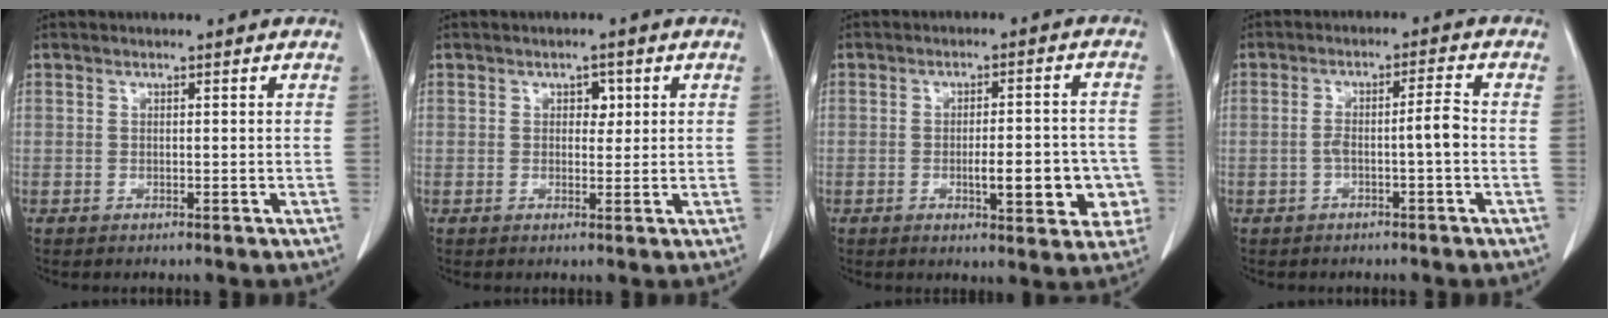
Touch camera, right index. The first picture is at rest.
{"total": 2.0, "force": [0.6, 1.3, 1.3], "torque": [-0.013, 0.003, 0.007]}
{"total": 9.1, "force": [-2.5, 2.7, 8.4], "torque": [-0.103, 0.011, -0.026]}
{"total": 4.2, "force": [-1.1, 0.1, 4.0], "torque": [-0.071, 0.017, -0.014]}